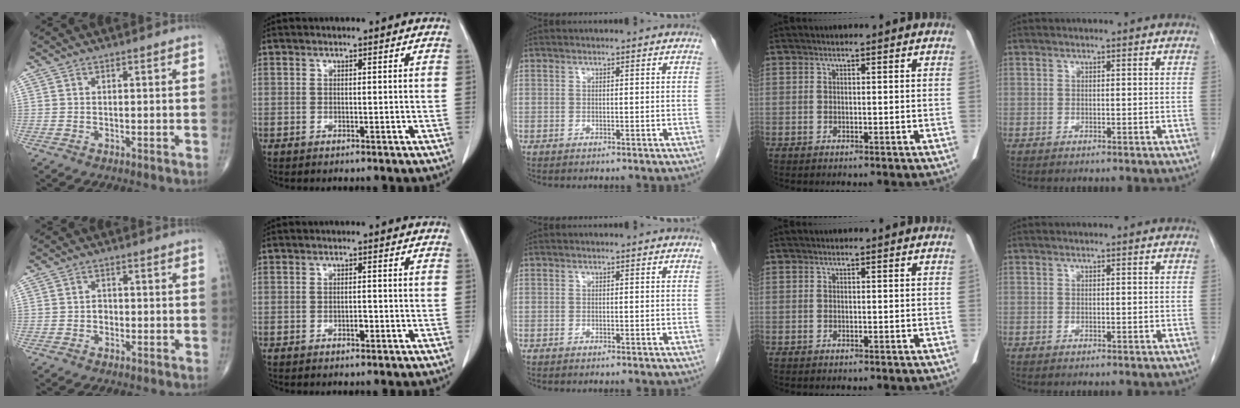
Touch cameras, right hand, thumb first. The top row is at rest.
{"thumb": {"total": 1.2, "force": [-0.4, 1.0, 0.6], "torque": [0.001, 0.006, -0.009]}, "index": {"total": 1.0, "force": [-0.5, 0.3, 0.8], "torque": [-0.017, 0.000, -0.008]}}